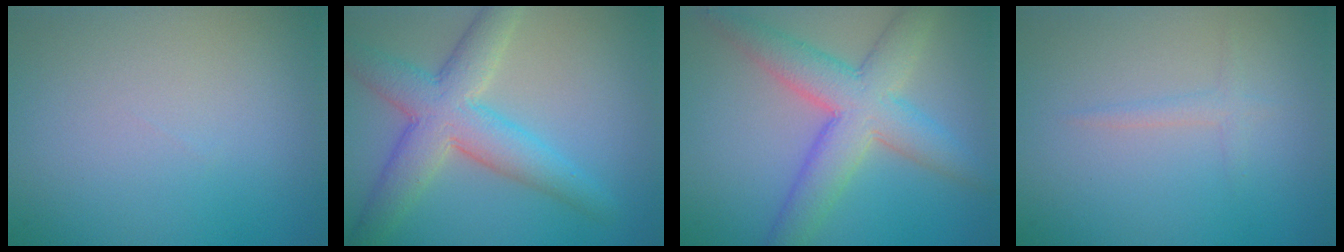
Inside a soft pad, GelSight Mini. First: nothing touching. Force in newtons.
{"total": 6.6, "press": 6.6, "slide": 0.2}
{"total": 6.9, "press": 6.9, "slide": 0.1}
{"total": 1.3, "press": 1.3, "slide": 0.0}